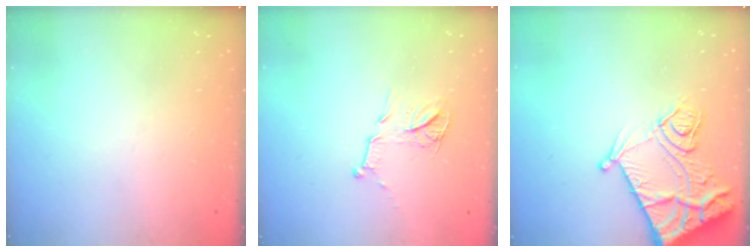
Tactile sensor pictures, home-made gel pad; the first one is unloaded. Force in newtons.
{"total": 11.0, "press": 10.9, "slide": 0.4}
{"total": 13.7, "press": 13.7, "slide": 1.4}